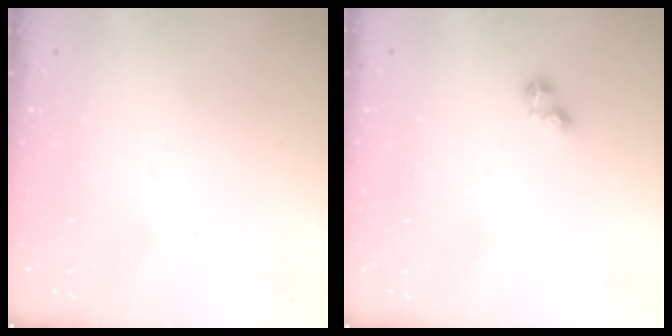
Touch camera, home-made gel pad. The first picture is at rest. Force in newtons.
{"total": 2.8, "press": 2.8, "slide": 0.4}